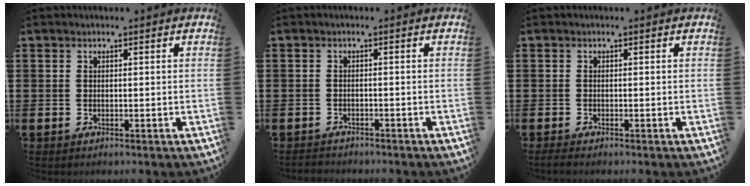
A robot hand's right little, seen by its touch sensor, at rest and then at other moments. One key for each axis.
{"total": 1.0, "fx": -0.9, "fy": 0.1, "fz": -0.1, "tx": -0.001, "ty": 0.002, "tz": -0.021}
{"total": 0.6, "fx": -0.4, "fy": 0.1, "fz": 0.4, "tx": -0.008, "ty": -0.001, "tz": -0.008}